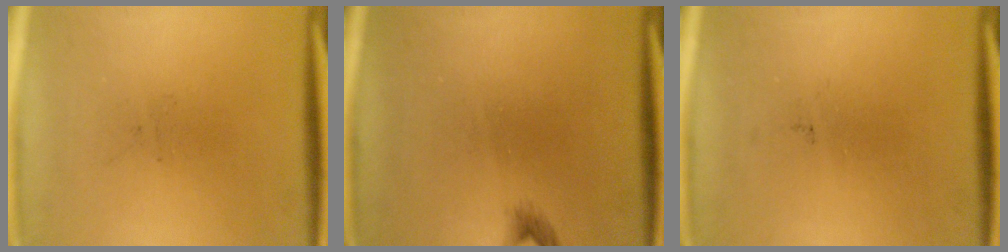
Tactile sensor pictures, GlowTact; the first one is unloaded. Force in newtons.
{"total": 0.9}
{"total": 0.0}